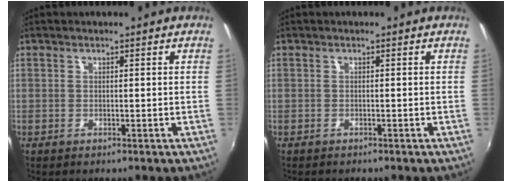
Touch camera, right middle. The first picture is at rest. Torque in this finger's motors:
{"motor_torque": [1.39, -0.76, 0.63, 0.21]}